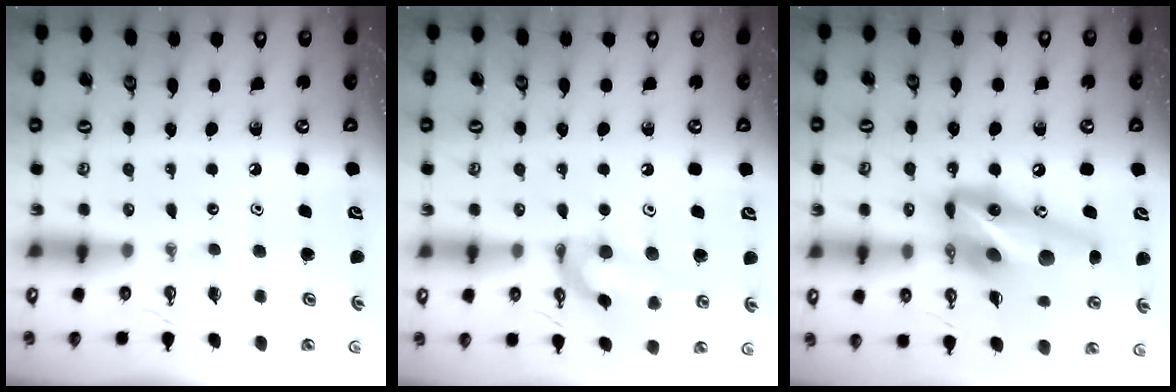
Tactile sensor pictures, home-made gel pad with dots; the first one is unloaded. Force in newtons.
{"total": 13.3, "press": 13.3, "slide": 0.7}
{"total": 18.0, "press": 17.8, "slide": 2.9}